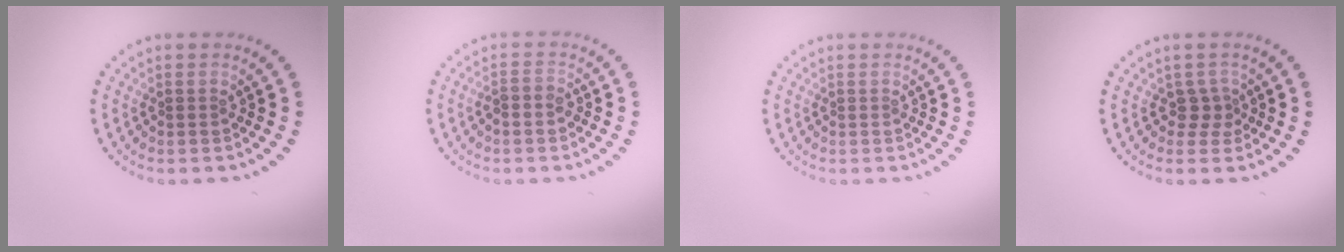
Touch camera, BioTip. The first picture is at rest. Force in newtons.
{"total": 1.5, "press": 1.2, "slide": 0.8}
{"total": 0.0}
{"total": 1.7, "press": 1.1, "slide": 1.3}